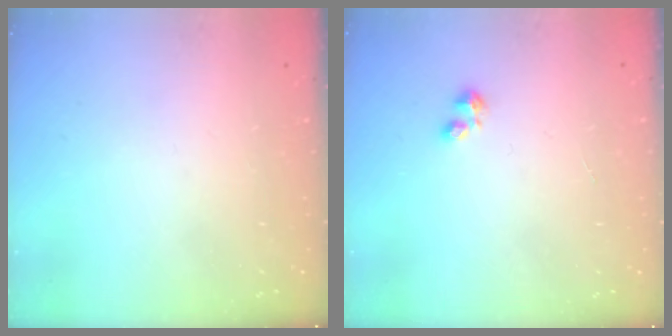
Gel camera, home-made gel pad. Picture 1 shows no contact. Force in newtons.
{"total": 2.2, "press": 2.2, "slide": 0.4}